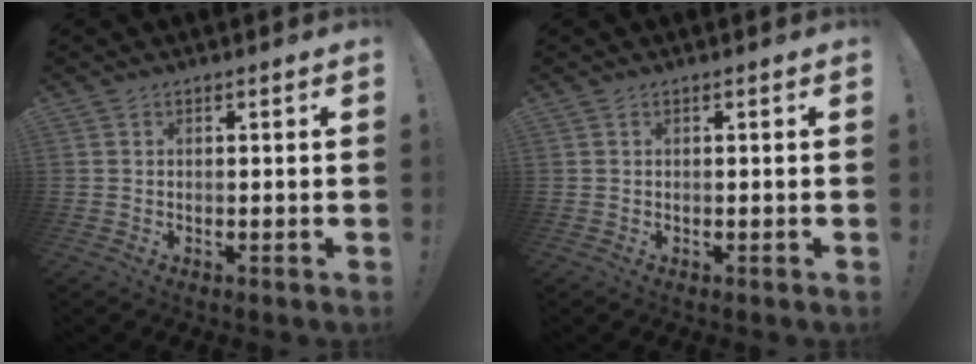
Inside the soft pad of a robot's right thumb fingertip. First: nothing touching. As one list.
[{"total": 0.0}]